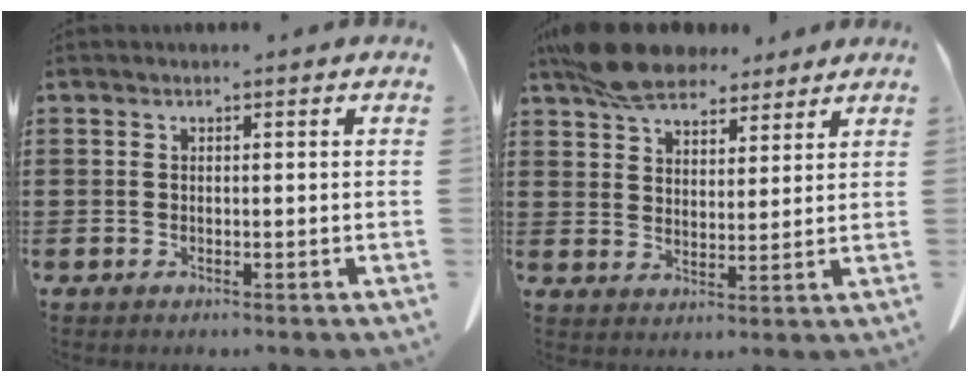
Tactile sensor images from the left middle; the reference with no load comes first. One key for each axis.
{"total": 9.4, "fx": 7.9, "fy": 3.6, "fz": 3.6, "tx": -0.089, "ty": -0.013, "tz": 0.150}